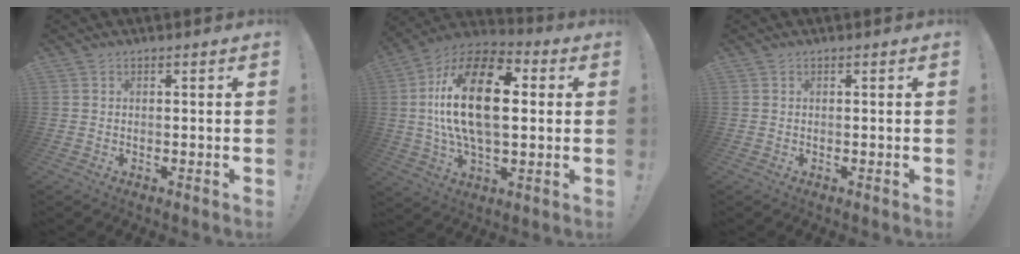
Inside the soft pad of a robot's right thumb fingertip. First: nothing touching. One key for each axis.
{"total": 24.6, "fx": 2.7, "fy": 12.6, "fz": 21.0, "tx": -0.384, "ty": 0.005, "tz": 0.036}
{"total": 0.0}